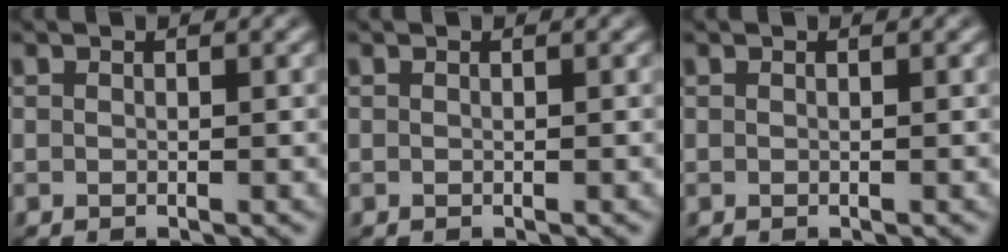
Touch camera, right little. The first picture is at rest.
{"total": 0.0}
{"total": 0.0}